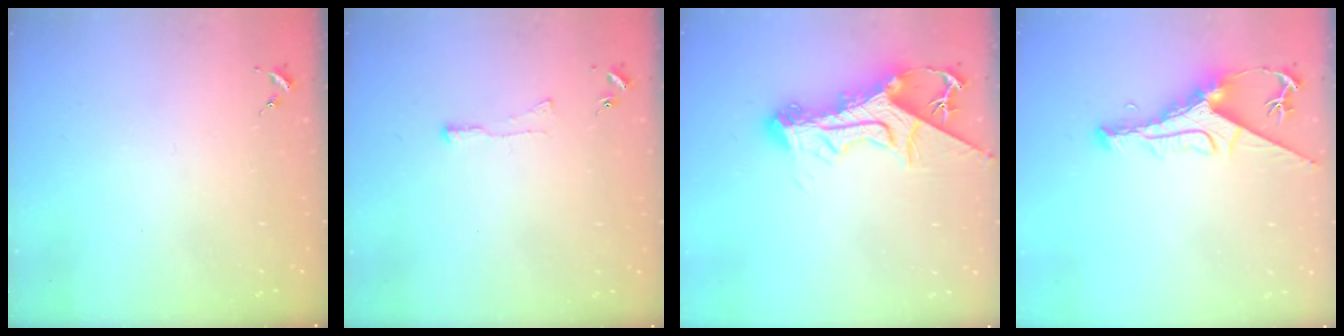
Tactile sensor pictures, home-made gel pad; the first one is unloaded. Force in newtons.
{"total": 4.2, "press": 4.2, "slide": 0.5}
{"total": 16.0, "press": 15.9, "slide": 1.9}
{"total": 9.8, "press": 9.7, "slide": 1.4}